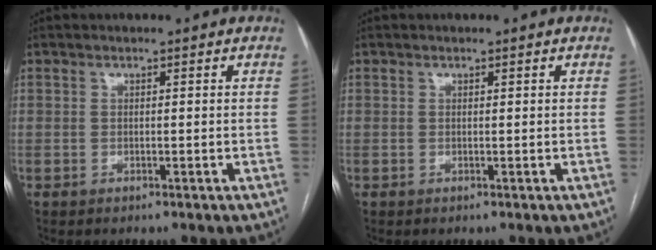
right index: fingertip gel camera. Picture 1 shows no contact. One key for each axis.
{"total": 0.0}